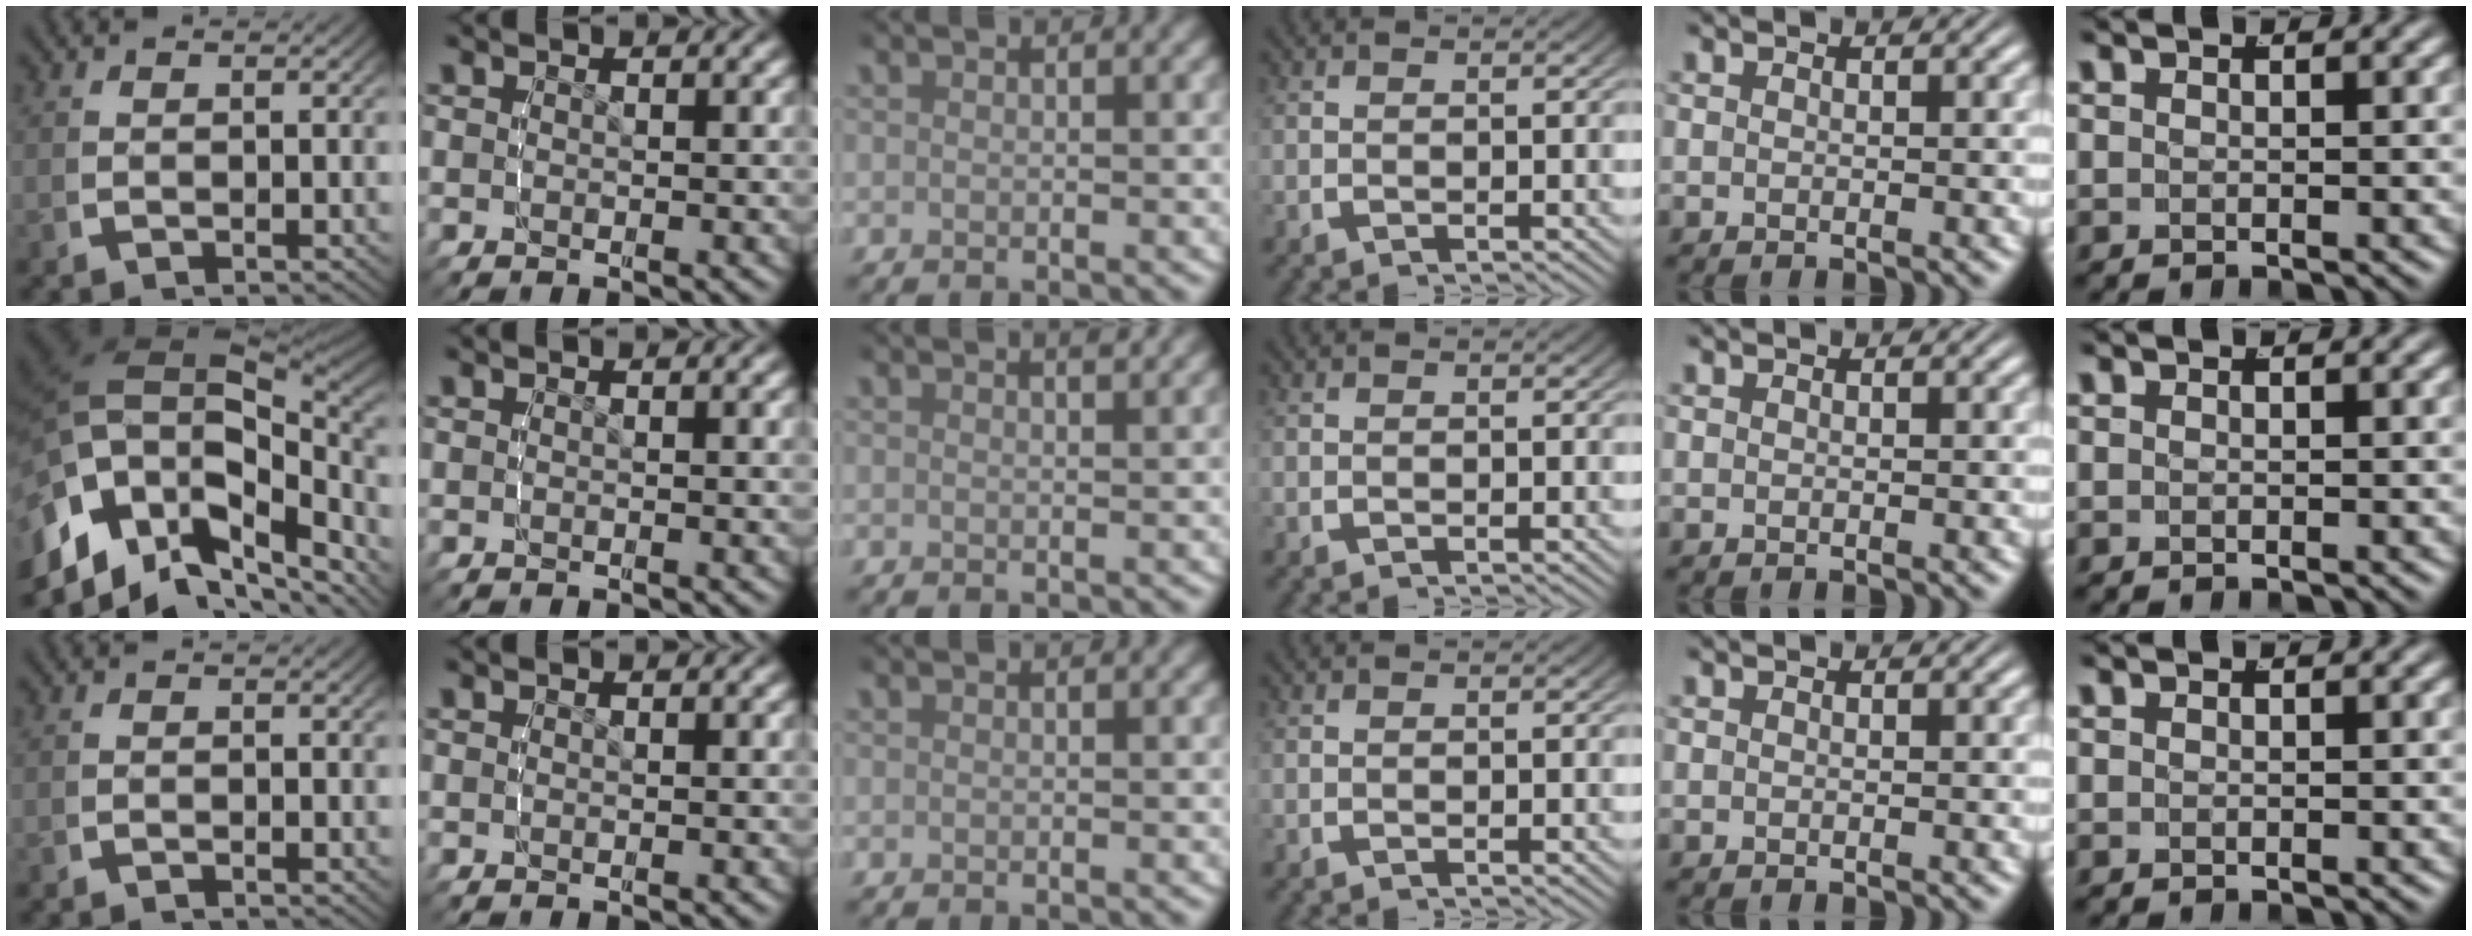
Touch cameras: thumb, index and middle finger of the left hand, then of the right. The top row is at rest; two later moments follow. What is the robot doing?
{"motion": "lift_and_place", "object": "air blower"}